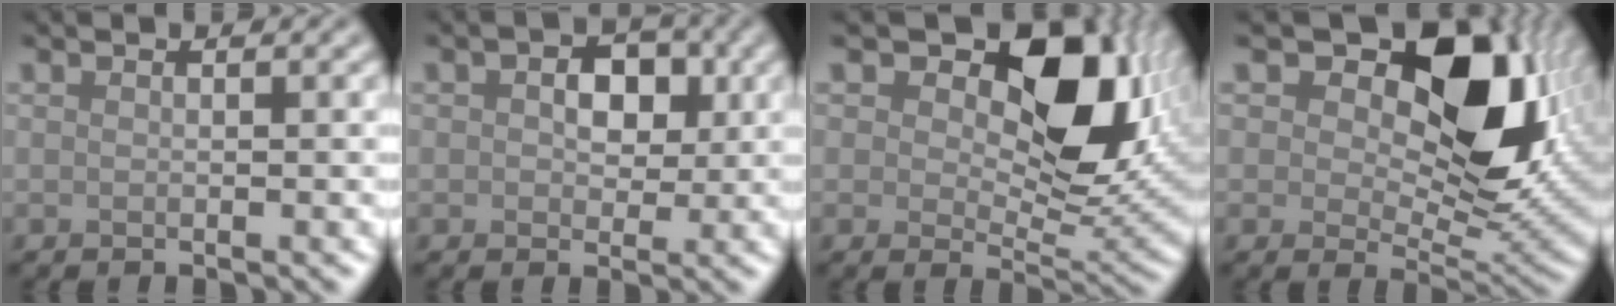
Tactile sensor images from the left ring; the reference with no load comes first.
{"total": 2.4, "force": [0.2, 1.7, 1.6], "torque": [-0.036, 0.004, 0.007]}
{"total": 10.7, "force": [3.5, 6.2, 8.0], "torque": [-0.120, -0.008, 0.068]}
{"total": 11.9, "force": [4.0, 6.9, 8.8], "torque": [-0.130, -0.006, 0.077]}